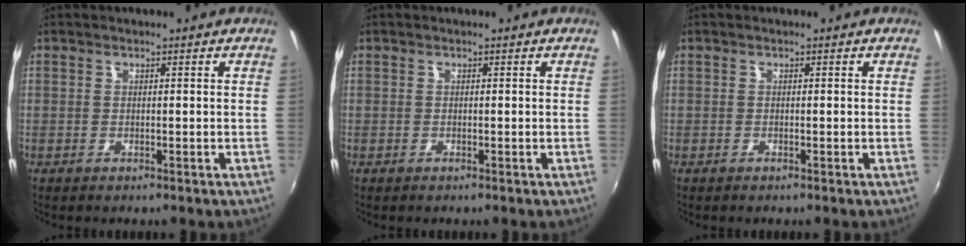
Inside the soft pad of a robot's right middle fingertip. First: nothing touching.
{"total": 0.0}
{"total": 0.0}